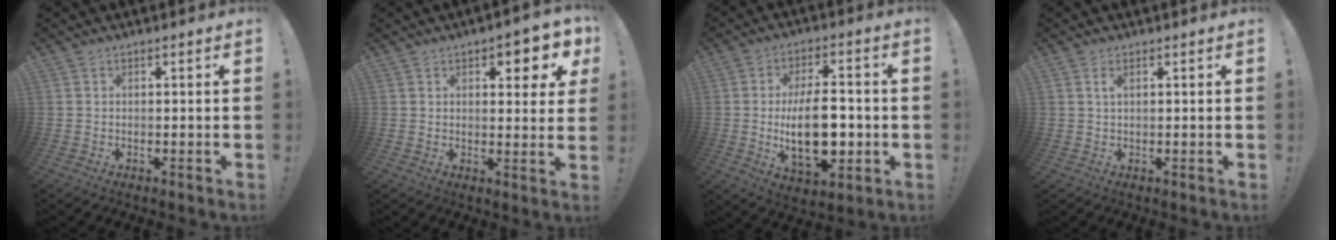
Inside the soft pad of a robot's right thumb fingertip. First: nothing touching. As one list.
[{"total": 6.0, "force": [3.0, 2.2, 4.6], "torque": [-0.051, -0.019, 0.046]}, {"total": 18.4, "force": [-2.2, 9.3, 15.7], "torque": [-0.269, -0.006, -0.036]}, {"total": 1.5, "force": [0.6, 0.5, 1.3], "torque": [-0.027, 0.001, 0.010]}]